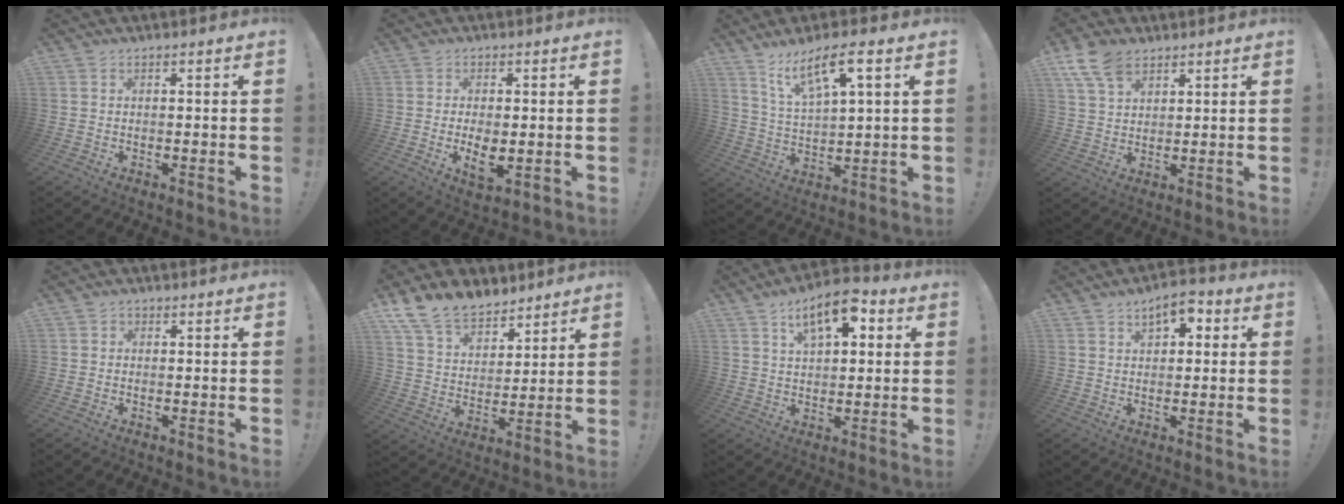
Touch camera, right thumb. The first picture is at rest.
{"total": 6.3, "force": [-0.5, 3.1, 5.4], "torque": [-0.086, -0.014, -0.009]}
{"total": 10.6, "force": [6.3, 2.5, 8.2], "torque": [-0.143, -0.026, 0.107]}
{"total": 9.2, "force": [5.9, 5.2, 4.9], "torque": [-0.093, -0.018, 0.116]}
{"total": 0.7, "force": [-0.3, 0.6, 0.1], "torque": [-0.006, 0.004, -0.004]}
{"total": 13.9, "force": [10.8, 7.6, 4.2], "torque": [-0.084, -0.080, 0.208]}
{"total": 11.1, "force": [5.1, 5.2, 8.3], "torque": [-0.124, -0.014, 0.088]}
{"total": 5.9, "force": [2.8, 3.5, 3.7], "torque": [-0.040, -0.009, 0.044]}